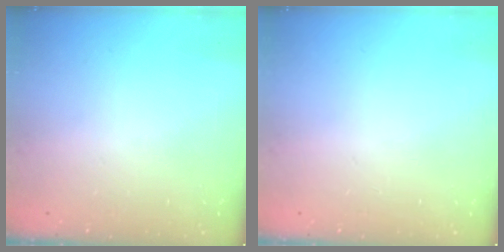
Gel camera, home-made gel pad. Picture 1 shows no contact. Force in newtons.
{"total": 0.0}